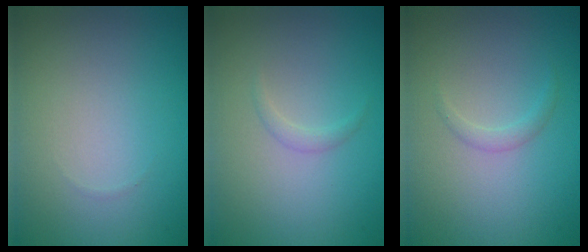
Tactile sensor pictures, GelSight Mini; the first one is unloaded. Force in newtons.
{"total": 0.7, "press": 0.7, "slide": 0.0}
{"total": 0.9, "press": 0.9, "slide": 0.0}